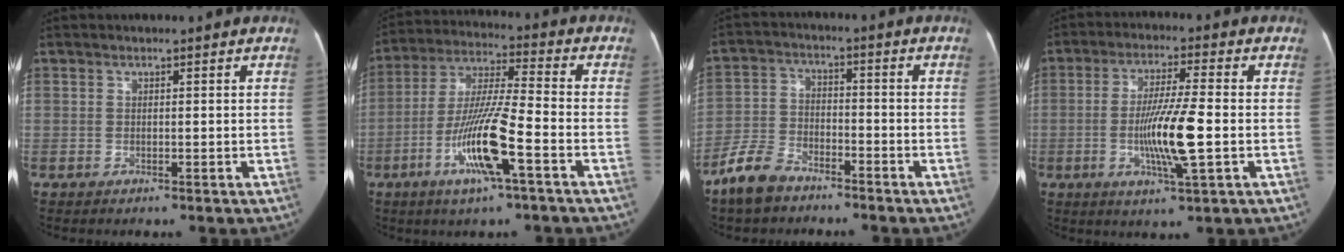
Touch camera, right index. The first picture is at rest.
{"total": 13.8, "force": [-5.5, 0.8, 12.6], "torque": [-0.253, -0.006, -0.102]}
{"total": 8.1, "force": [-6.2, 4.1, 3.2], "torque": [-0.084, 0.001, -0.119]}
{"total": 10.7, "force": [-1.9, 0.6, 10.5], "torque": [-0.197, -0.008, -0.038]}